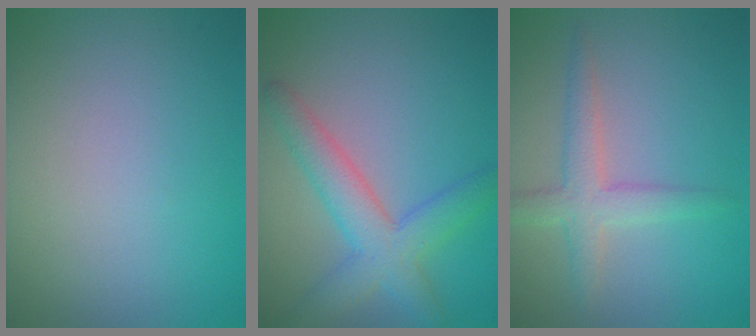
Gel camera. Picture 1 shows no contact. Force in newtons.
{"total": 4.9, "press": 4.9, "slide": 0.2}
{"total": 3.0, "press": 3.0, "slide": 0.1}